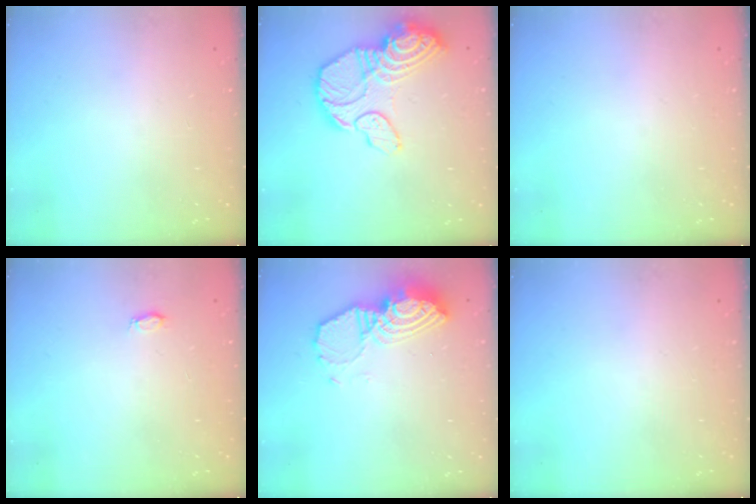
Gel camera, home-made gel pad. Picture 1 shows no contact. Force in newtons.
{"total": 21.2, "press": 20.4, "slide": 5.8}
{"total": 0.0}
{"total": 2.7, "press": 2.7, "slide": 0.3}
{"total": 12.6, "press": 12.6, "slide": 1.1}
{"total": 0.0}